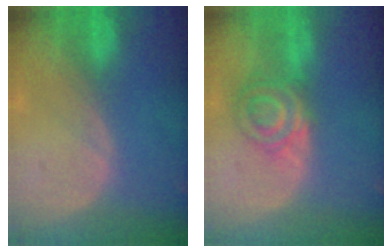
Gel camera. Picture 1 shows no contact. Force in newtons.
{"total": 6.7, "press": 5.9, "slide": 3.2}